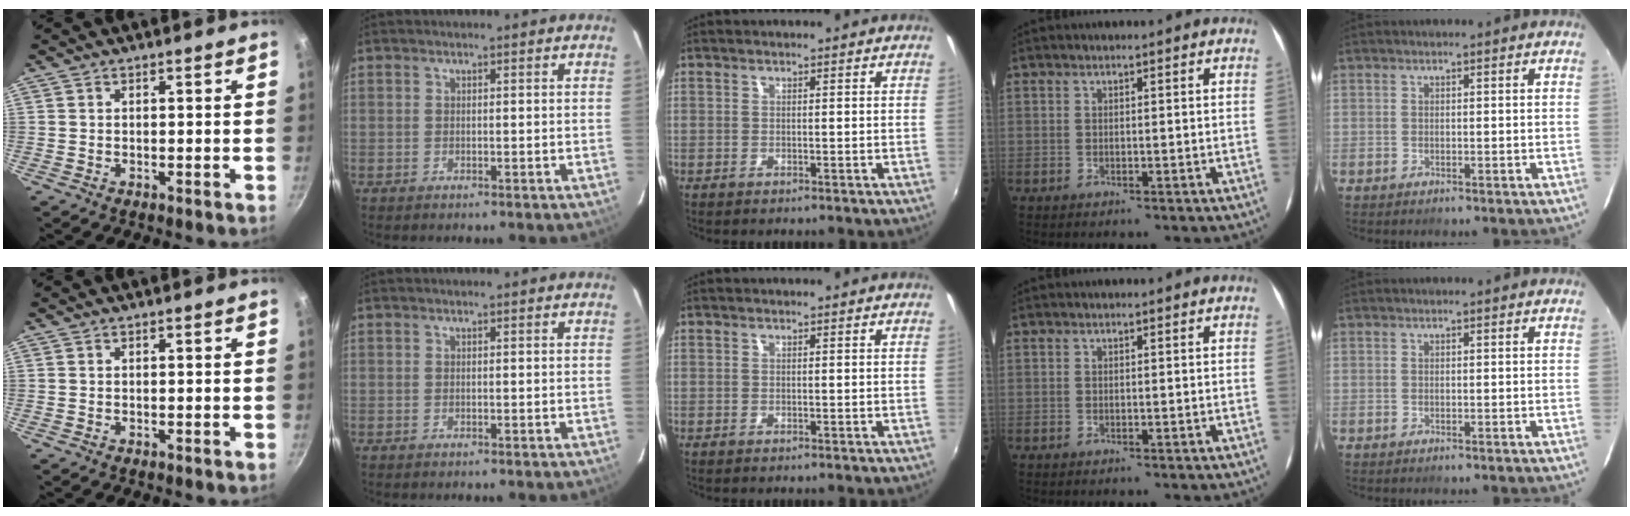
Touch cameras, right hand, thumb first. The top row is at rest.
{}